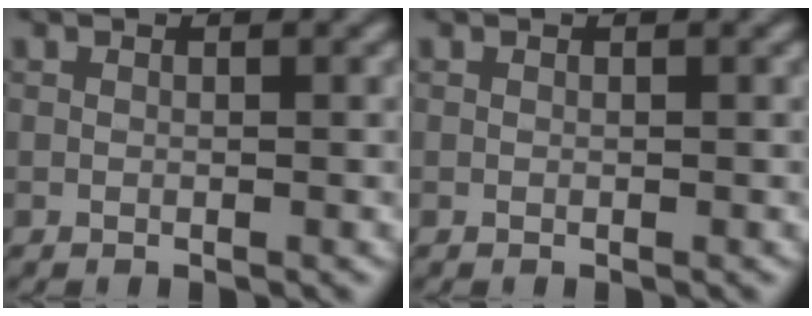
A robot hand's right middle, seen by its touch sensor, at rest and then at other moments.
{"total": 0.0}